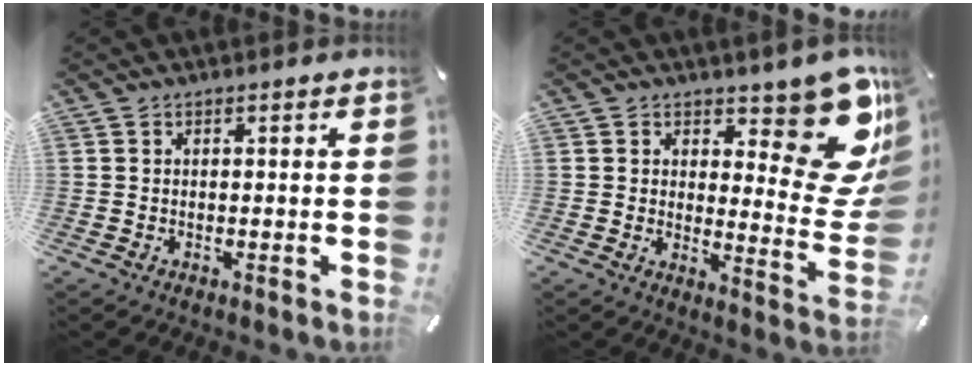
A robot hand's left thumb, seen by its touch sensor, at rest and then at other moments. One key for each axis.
{"total": 16.6, "fx": 10.9, "fy": 6.9, "fz": 10.4, "tx": -0.102, "ty": -0.109, "tz": 0.185}